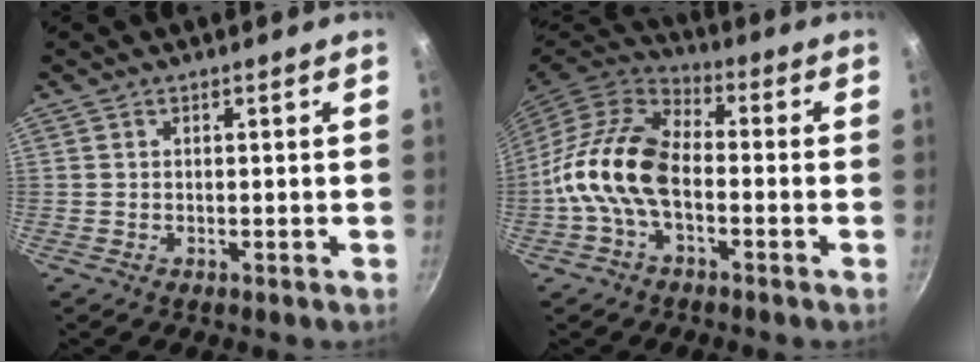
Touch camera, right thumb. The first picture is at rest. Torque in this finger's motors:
{"motor_torque": [2.55, 2.45, 1.63, -1.00, 0.49]}